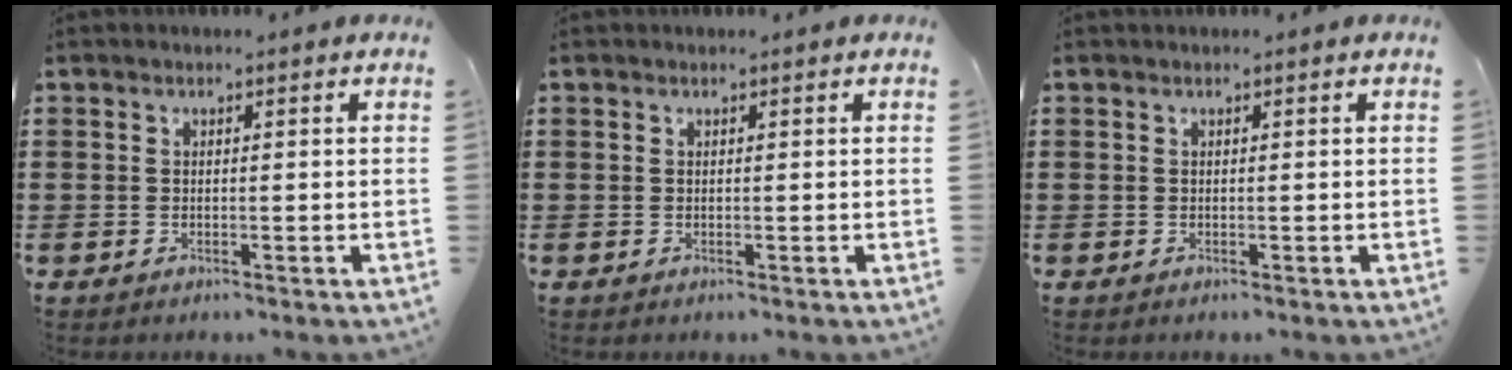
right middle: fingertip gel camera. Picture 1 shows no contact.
{"total": 0.0}
{"total": 0.0}